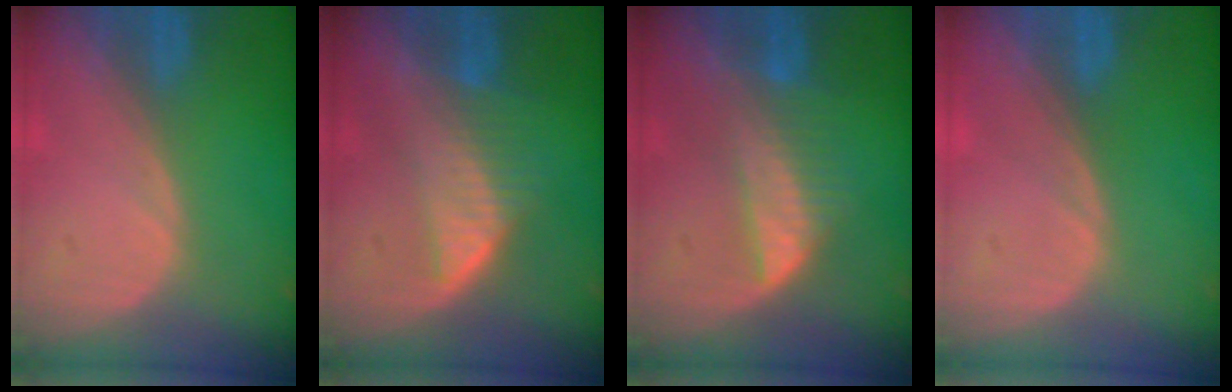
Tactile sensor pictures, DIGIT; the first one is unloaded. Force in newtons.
{"total": 6.7, "press": 5.9, "slide": 3.2}
{"total": 6.5, "press": 5.8, "slide": 2.9}
{"total": 0.0}